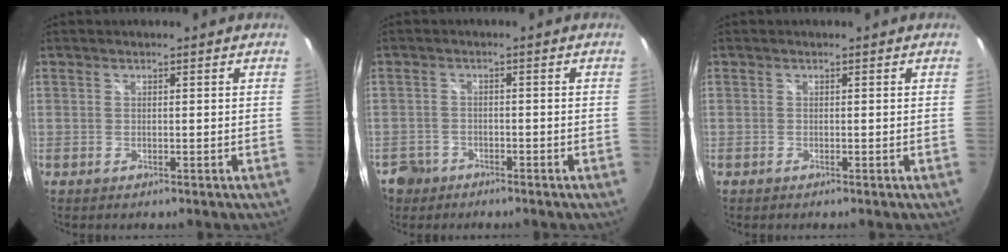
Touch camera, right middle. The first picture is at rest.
{"total": 5.3, "force": [-3.1, 4.2, 1.1], "torque": [-0.043, 0.006, -0.050]}
{"total": 0.0}